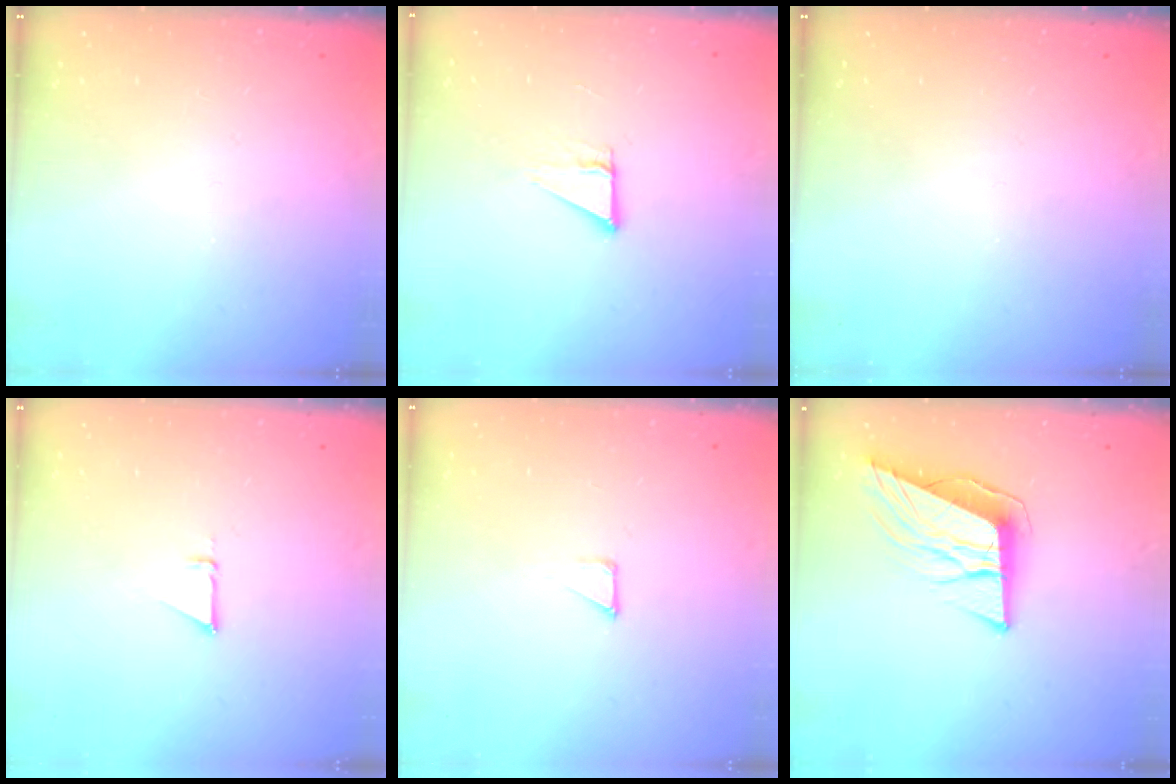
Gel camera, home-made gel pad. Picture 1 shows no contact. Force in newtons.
{"total": 3.7, "press": 3.7, "slide": 0.2}
{"total": 0.0}
{"total": 2.5, "press": 2.5, "slide": 0.1}
{"total": 1.3, "press": 1.3, "slide": 0.0}
{"total": 11.2, "press": 10.6, "slide": 3.7}